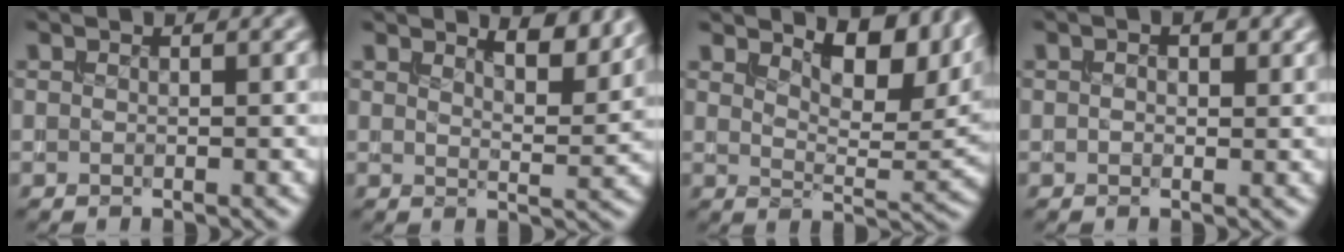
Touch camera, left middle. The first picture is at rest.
{"total": 4.2, "force": [3.2, 1.0, 2.4], "torque": [-0.039, -0.003, 0.044]}
{"total": 8.0, "force": [4.5, 3.1, 5.8], "torque": [-0.084, -0.003, 0.074]}
{"total": 1.4, "force": [0.2, 0.9, 1.1], "torque": [-0.015, 0.002, 0.003]}